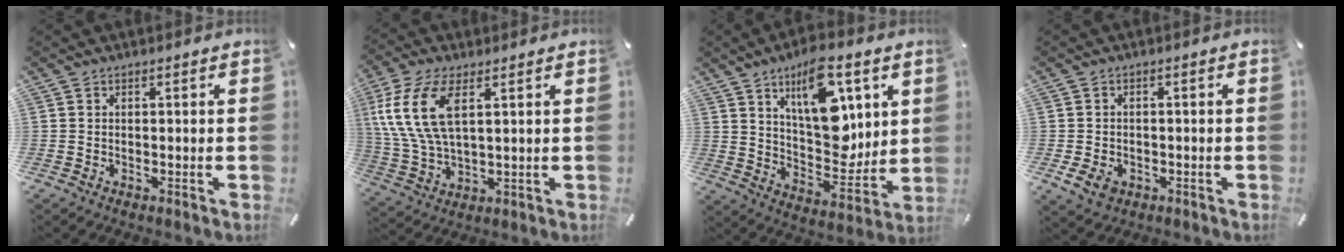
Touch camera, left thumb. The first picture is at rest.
{"total": 12.8, "force": [4.4, 6.4, 10.1], "torque": [-0.239, -0.002, 0.078]}
{"total": 18.2, "force": [8.1, 9.4, 13.3], "torque": [-0.200, -0.047, 0.135]}
{"total": 3.7, "force": [-1.5, 2.8, 1.9], "torque": [-0.045, 0.004, -0.030]}